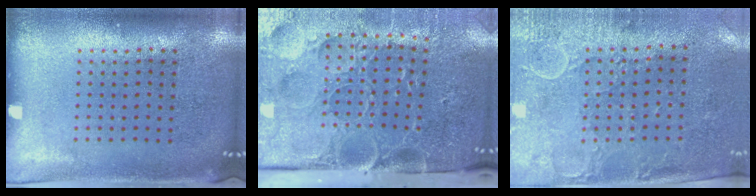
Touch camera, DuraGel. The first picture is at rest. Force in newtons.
{"total": 5.2, "press": 4.1, "slide": 3.3}
{"total": 2.9, "press": 2.4, "slide": 1.7}